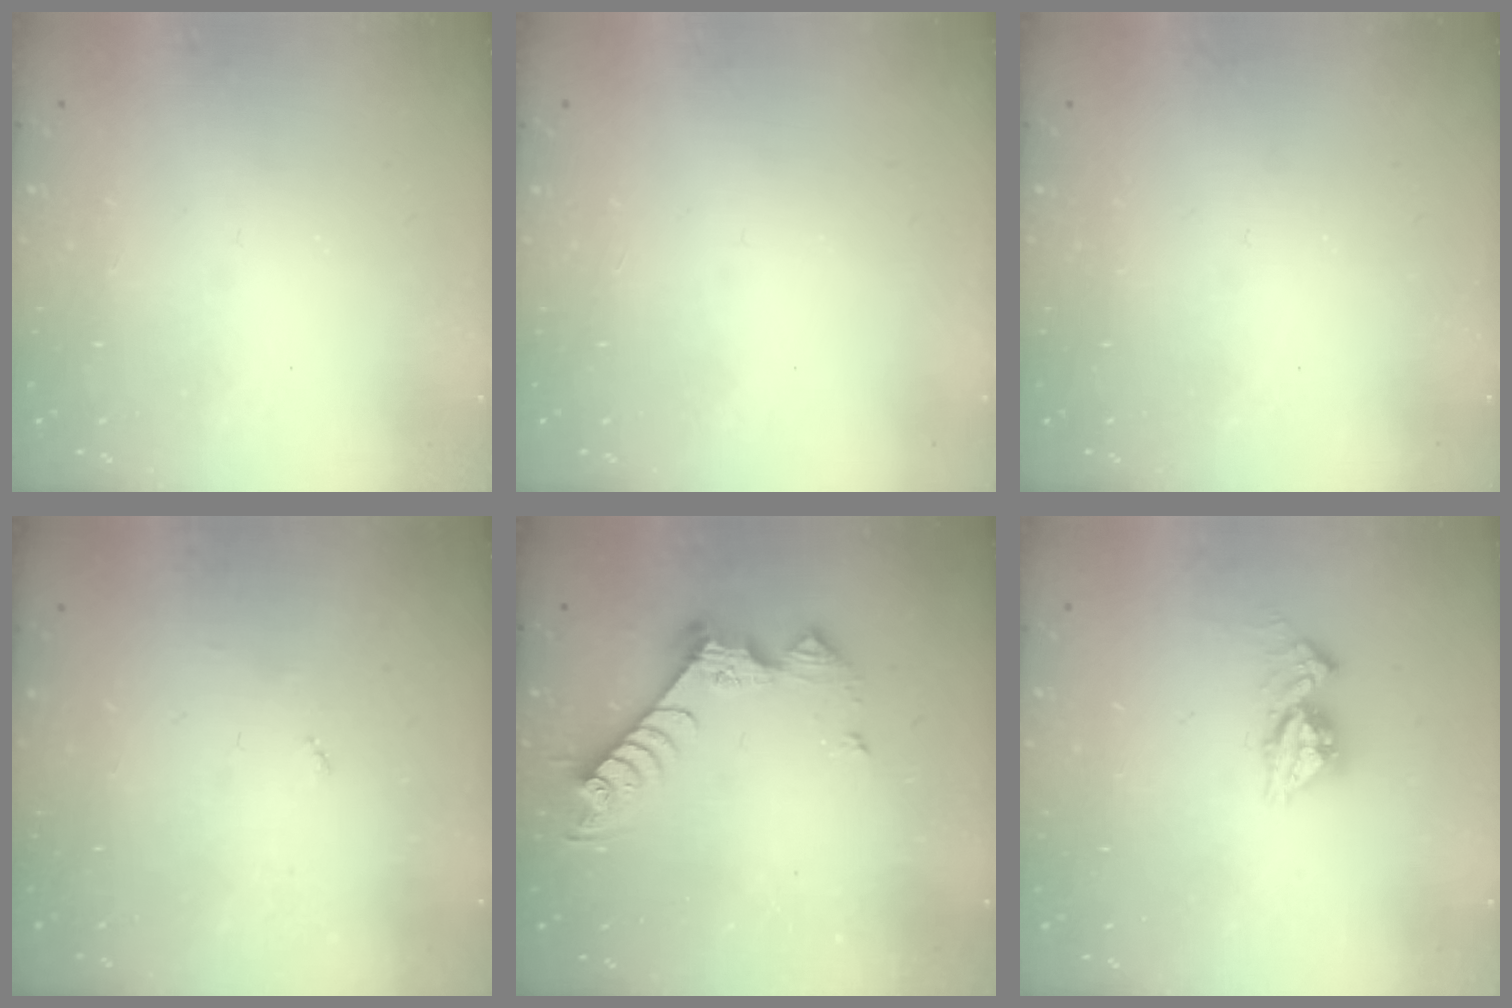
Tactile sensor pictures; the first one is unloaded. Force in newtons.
{"total": 0.0}
{"total": 0.0}
{"total": 2.7, "press": 2.7, "slide": 0.4}
{"total": 10.0, "press": 9.9, "slide": 0.5}
{"total": 8.3, "press": 8.3, "slide": 0.8}